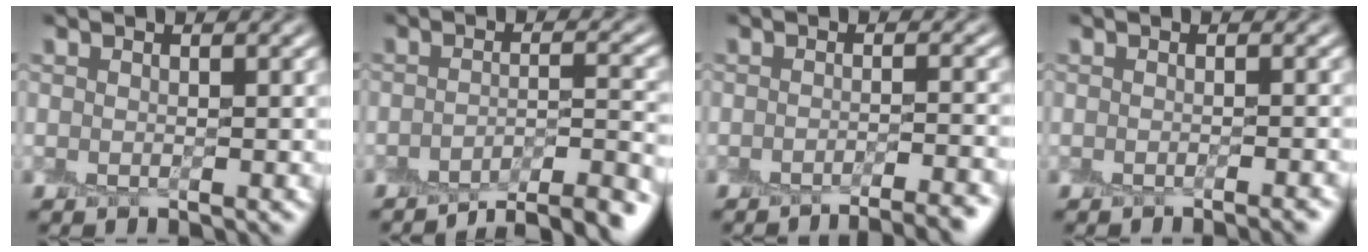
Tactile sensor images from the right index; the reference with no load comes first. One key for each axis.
{"total": 6.1, "fx": -5.2, "fy": 1.2, "fz": 3.0, "tx": -0.038, "ty": 0.001, "tz": -0.077}
{"total": 4.7, "fx": -4.0, "fy": 0.9, "fz": 2.3, "tx": -0.020, "ty": -0.007, "tz": -0.046}
{"total": 1.6, "fx": -1.4, "fy": -0.1, "fz": 0.8, "tx": -0.007, "ty": -0.008, "tz": -0.019}